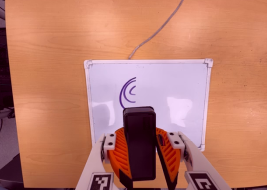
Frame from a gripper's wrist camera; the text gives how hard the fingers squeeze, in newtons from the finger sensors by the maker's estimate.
{"total": 11.3, "left": 11.4, "right": 11.3}